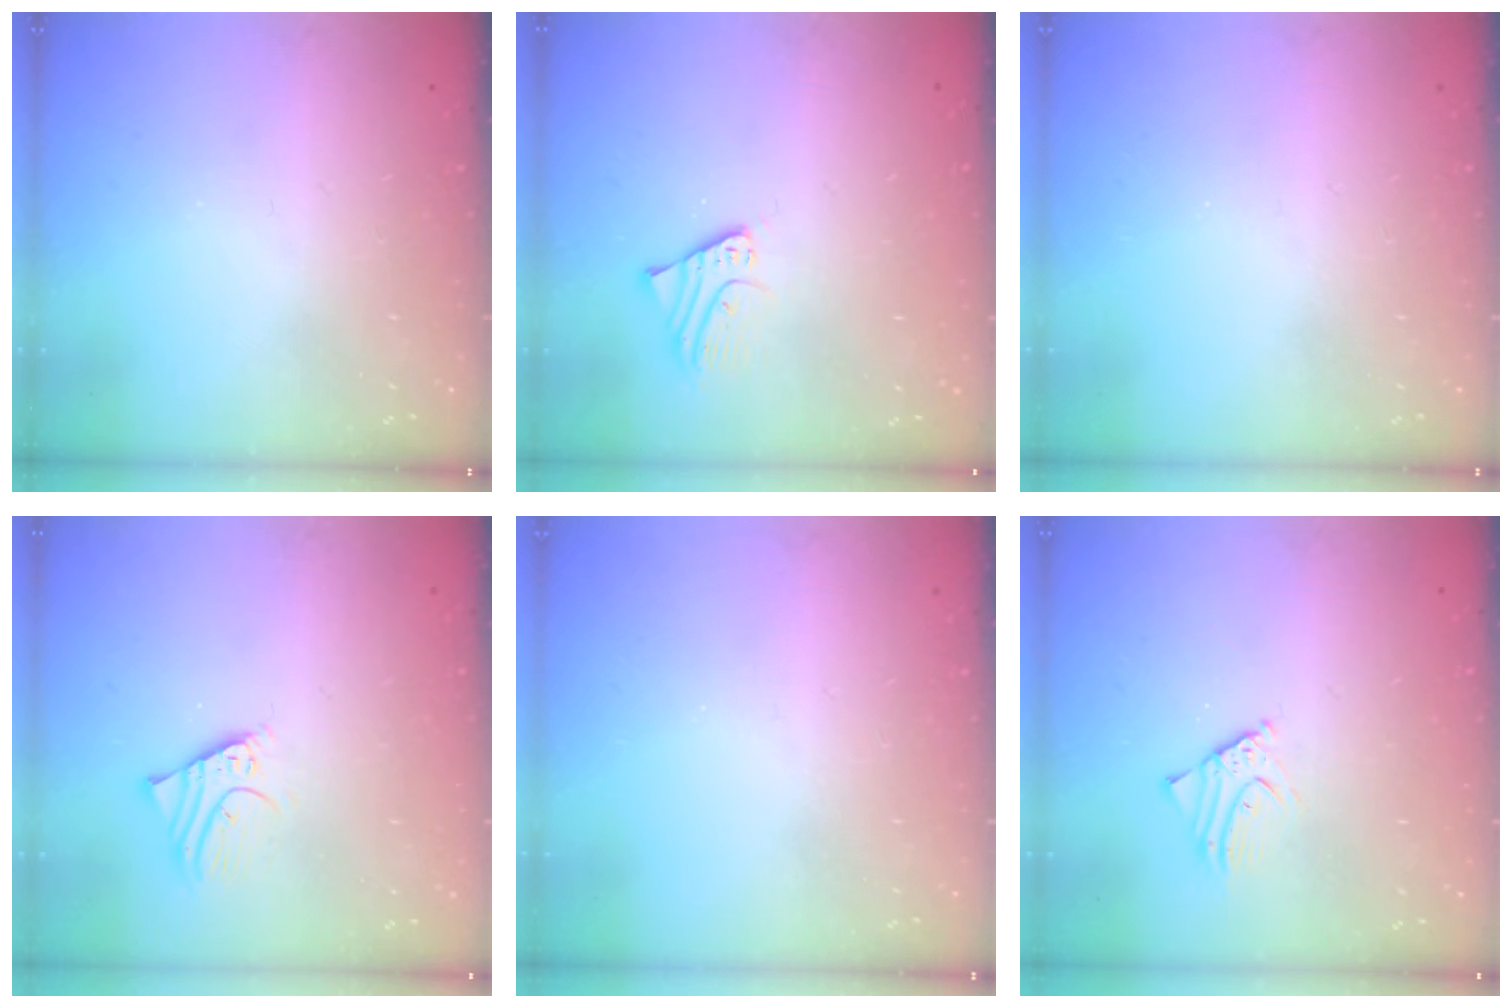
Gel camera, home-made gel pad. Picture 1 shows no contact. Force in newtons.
{"total": 2.6, "press": 2.6, "slide": 0.2}
{"total": 0.0}
{"total": 3.2, "press": 3.2, "slide": 0.3}
{"total": 0.0}
{"total": 2.8, "press": 2.8, "slide": 0.2}